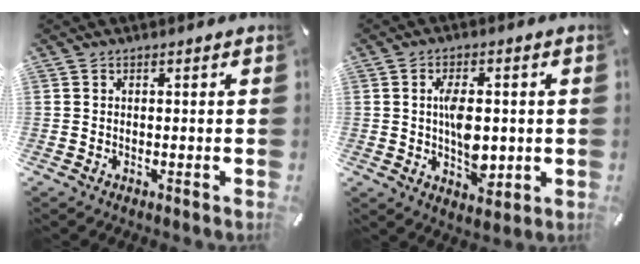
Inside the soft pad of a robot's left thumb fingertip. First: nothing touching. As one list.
[{"total": 8.9, "force": [0.0, 5.4, 7.1], "torque": [-0.109, -0.003, -0.002]}]